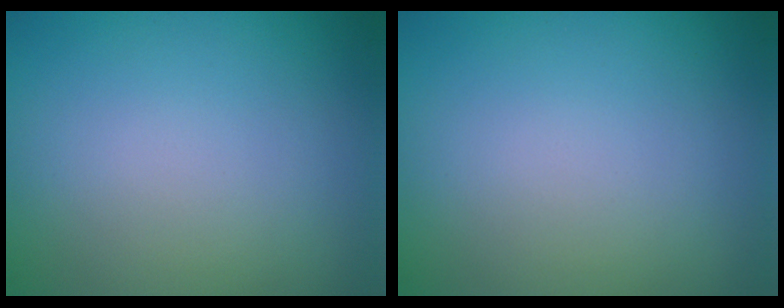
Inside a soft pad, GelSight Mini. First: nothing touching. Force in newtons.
{"total": 0.0}